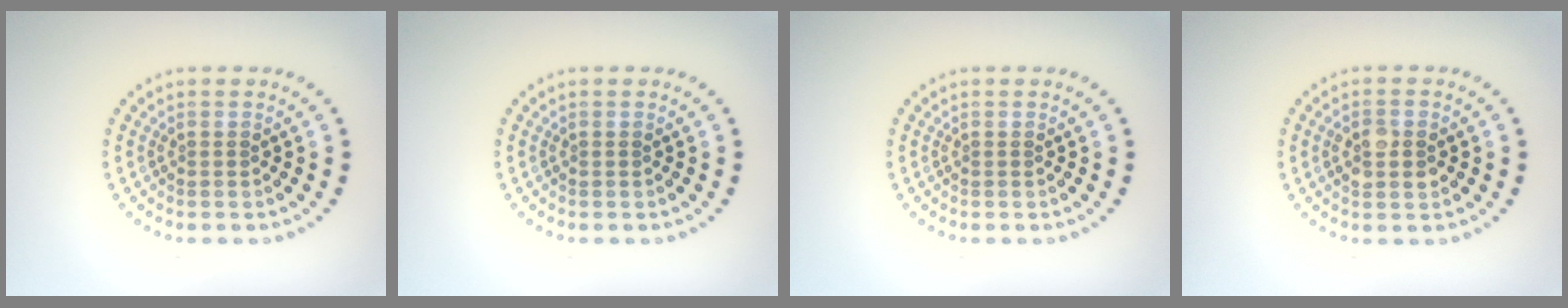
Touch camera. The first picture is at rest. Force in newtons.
{"total": 0.0}
{"total": 0.0}
{"total": 2.8, "press": 2.8, "slide": 0.1}